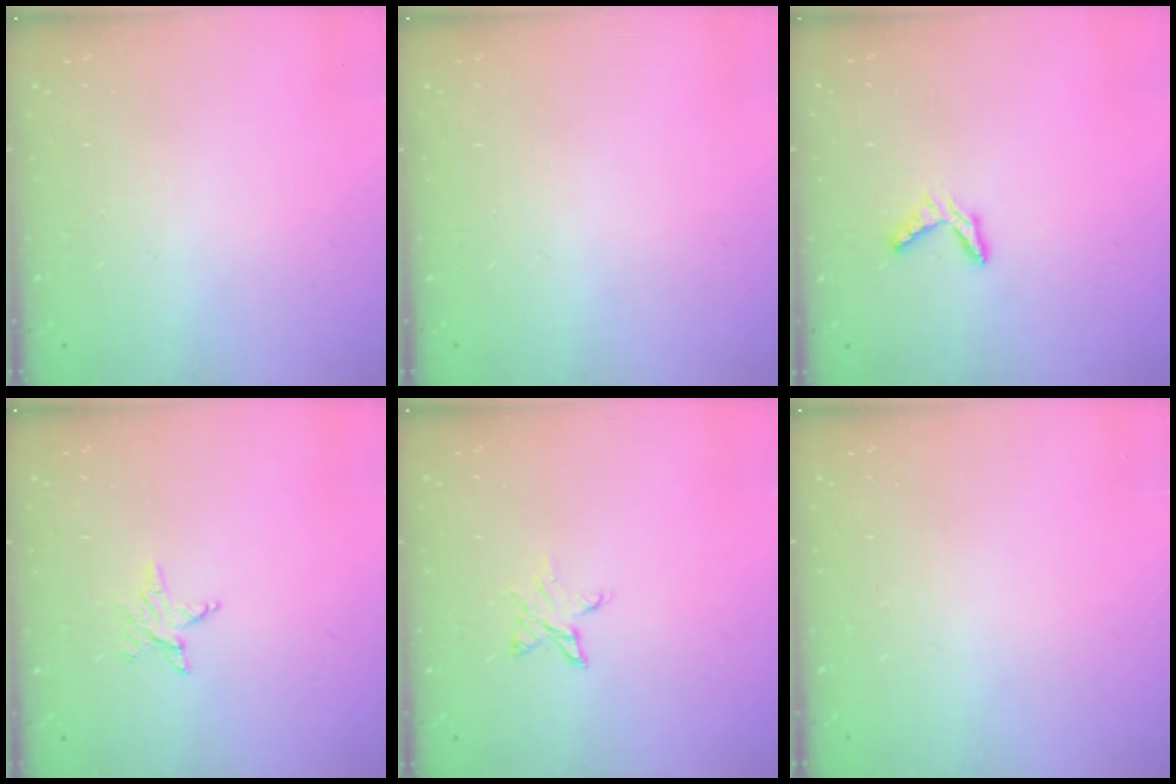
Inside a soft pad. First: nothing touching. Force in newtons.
{"total": 0.0}
{"total": 4.6, "press": 4.5, "slide": 0.3}
{"total": 3.5, "press": 3.5, "slide": 0.3}
{"total": 3.8, "press": 3.8, "slide": 0.4}
{"total": 0.0}